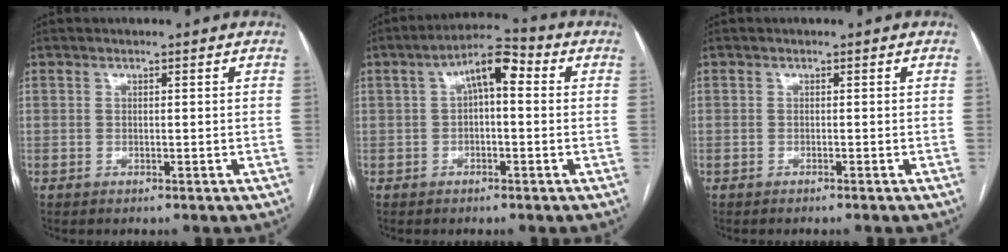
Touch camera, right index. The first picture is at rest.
{"total": 6.8, "force": [1.4, 2.4, 6.2], "torque": [-0.103, 0.037, 0.019]}
{"total": 0.0}